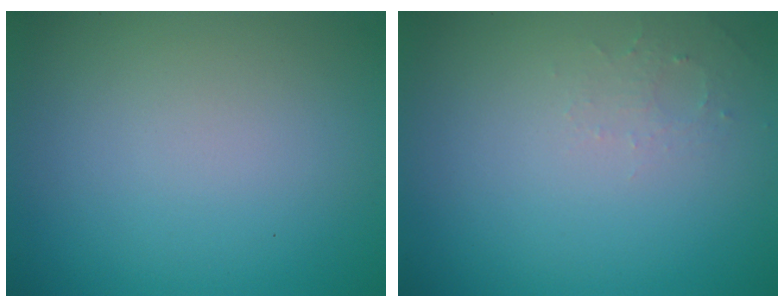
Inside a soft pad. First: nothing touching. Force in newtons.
{"total": 1.2, "press": 1.2, "slide": 0.3}